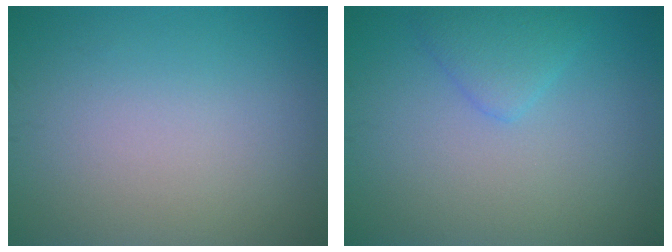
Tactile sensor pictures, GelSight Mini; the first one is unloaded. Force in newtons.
{"total": 2.1, "press": 2.1, "slide": 0.2}